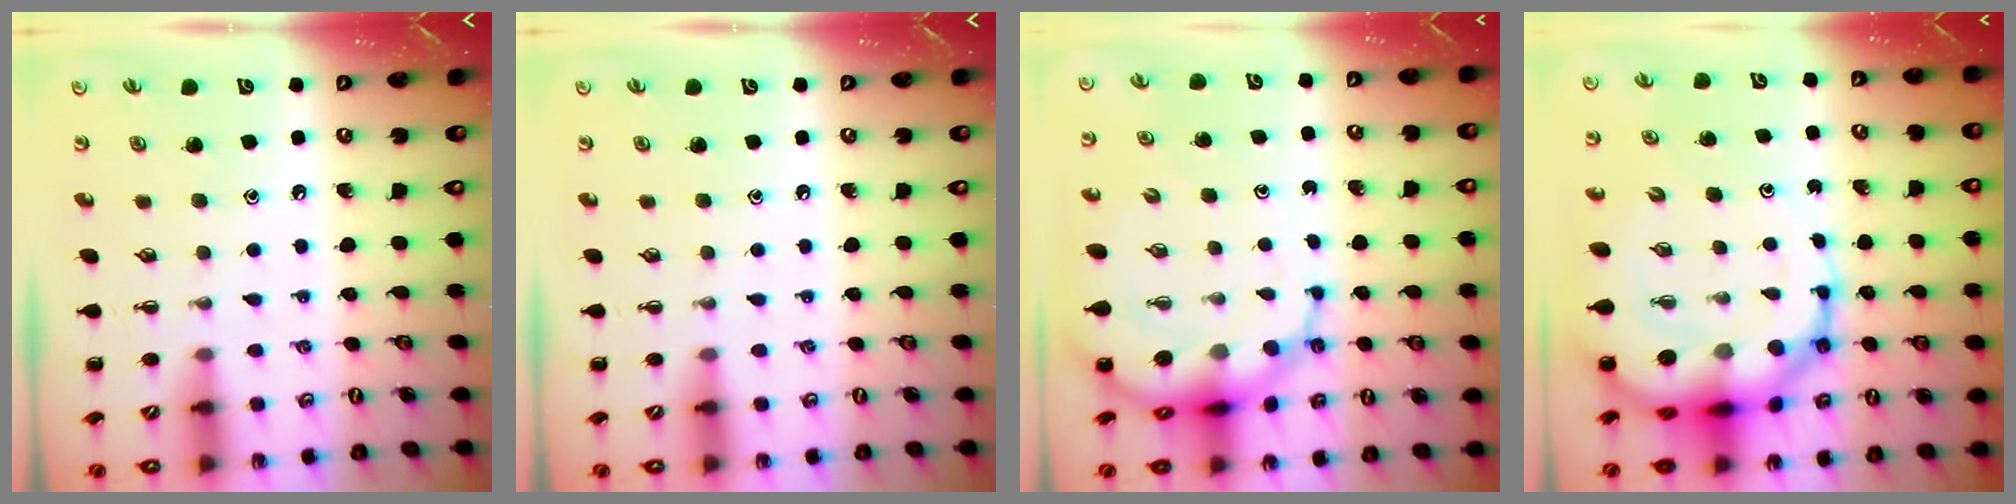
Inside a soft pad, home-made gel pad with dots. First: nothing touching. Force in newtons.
{"total": 0.0}
{"total": 10.0, "press": 9.5, "slide": 3.0}
{"total": 17.0, "press": 16.4, "slide": 4.4}